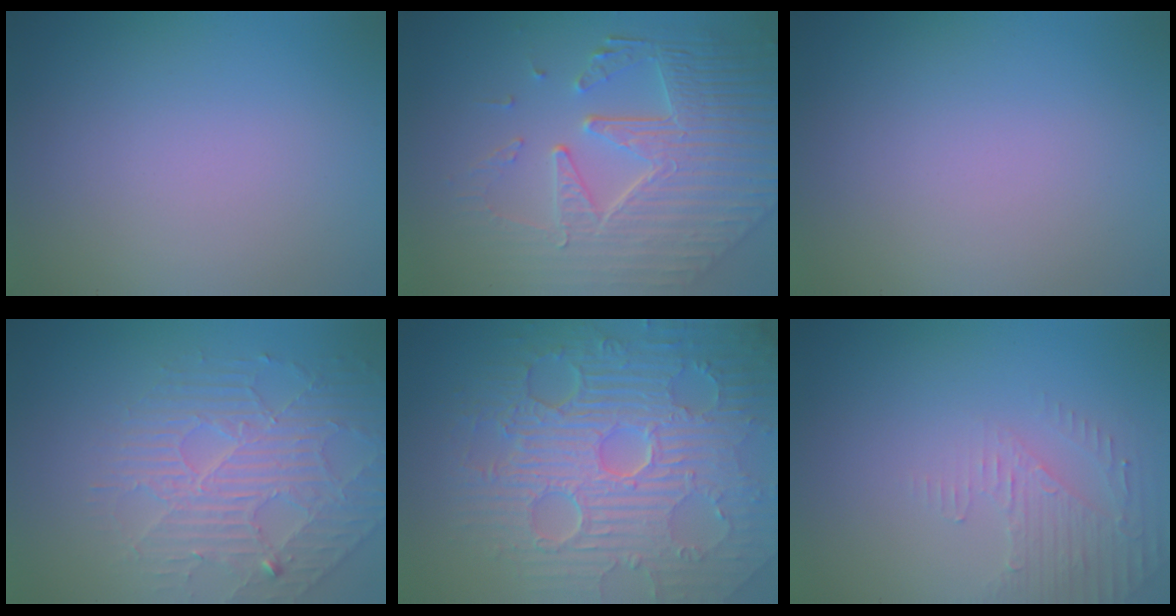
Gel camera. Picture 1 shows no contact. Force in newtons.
{"total": 8.2, "press": 5.9, "slide": 5.6}
{"total": 0.0}
{"total": 4.2, "press": 3.9, "slide": 1.5}
{"total": 11.2, "press": 7.4, "slide": 8.5}
{"total": 2.6, "press": 2.5, "slide": 0.7}